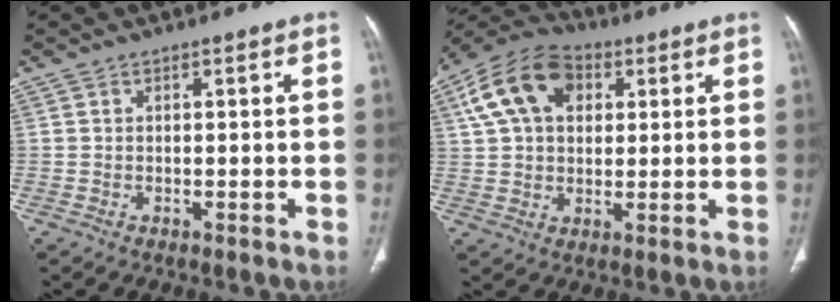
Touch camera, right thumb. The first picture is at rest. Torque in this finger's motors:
{"motor_torque": [0.48, 2.56, 1.03, -0.15, 0.13]}